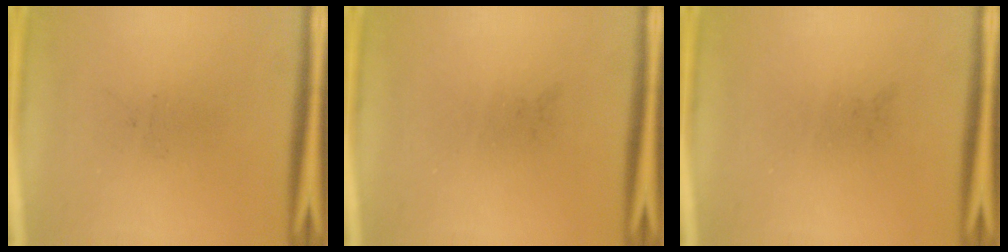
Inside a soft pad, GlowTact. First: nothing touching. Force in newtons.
{"total": 0.0}
{"total": 0.0}